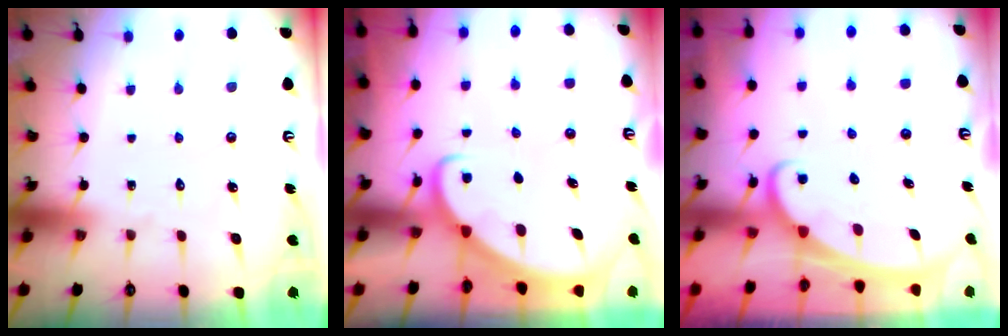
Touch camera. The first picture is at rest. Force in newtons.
{"total": 2.0, "press": 2.0, "slide": 0.3}
{"total": 1.9, "press": 1.9, "slide": 0.1}